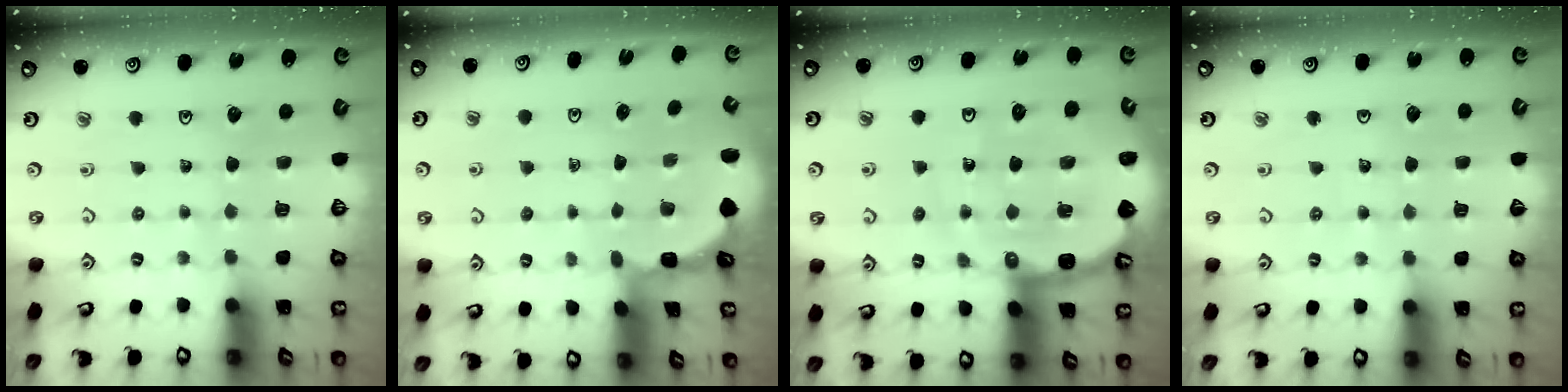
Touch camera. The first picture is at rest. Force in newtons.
{"total": 1.6, "press": 1.6, "slide": 0.2}
{"total": 11.7, "press": 11.6, "slide": 1.4}
{"total": 4.2, "press": 4.2, "slide": 0.5}